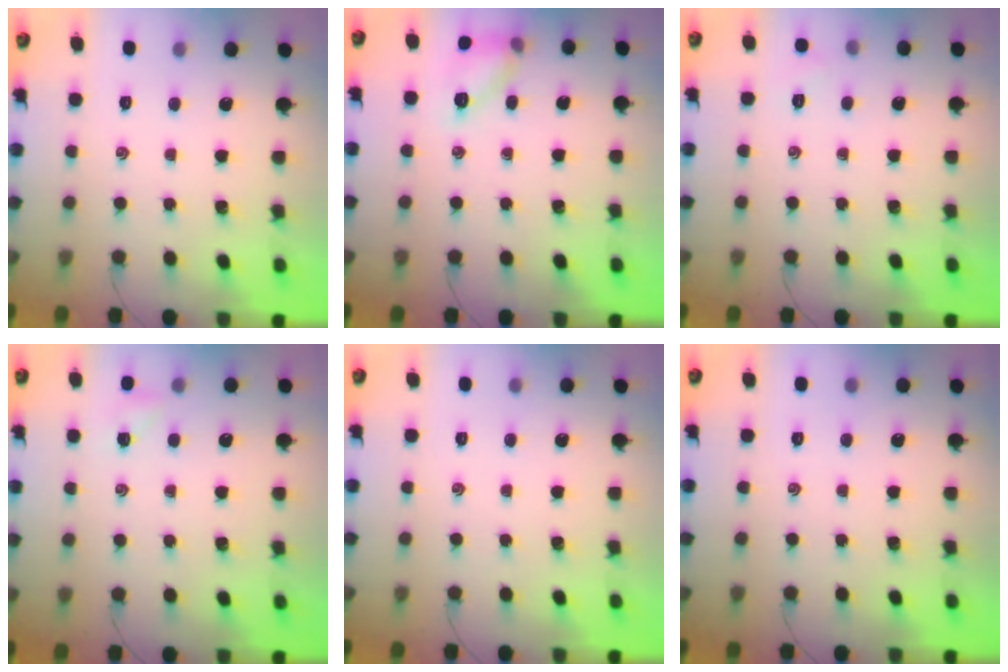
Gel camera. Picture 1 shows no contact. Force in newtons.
{"total": 10.5, "press": 10.5, "slide": 0.6}
{"total": 3.6, "press": 3.4, "slide": 1.0}
{"total": 3.2, "press": 3.0, "slide": 1.0}
{"total": 0.0}
{"total": 0.0}